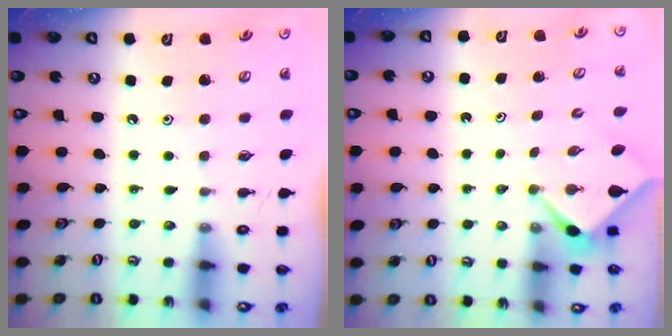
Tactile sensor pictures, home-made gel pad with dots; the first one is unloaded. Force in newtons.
{"total": 2.3, "press": 2.2, "slide": 0.3}